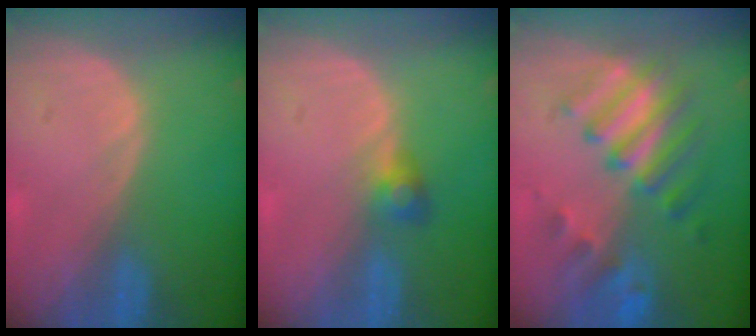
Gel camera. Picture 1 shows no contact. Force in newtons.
{"total": 2.5, "press": 2.5, "slide": 0.5}
{"total": 8.8, "press": 8.1, "slide": 3.3}